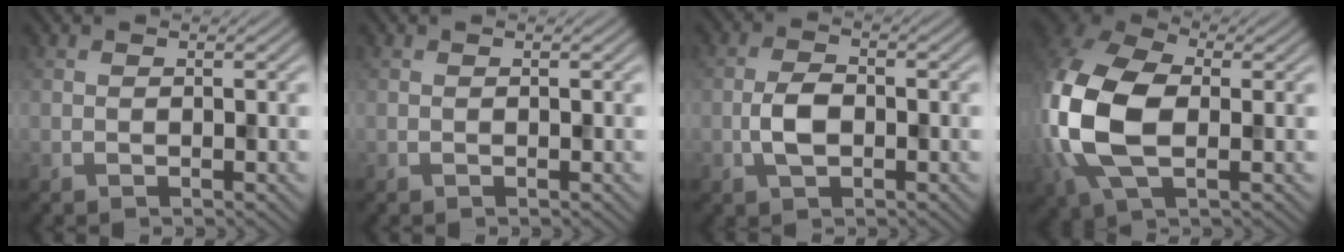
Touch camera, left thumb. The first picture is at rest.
{"total": 0.0}
{"total": 3.6, "force": [-1.1, 1.9, 2.9], "torque": [-0.062, 0.000, -0.024]}
{"total": 14.3, "force": [-1.3, 8.7, 11.3], "torque": [-0.306, -0.008, -0.034]}